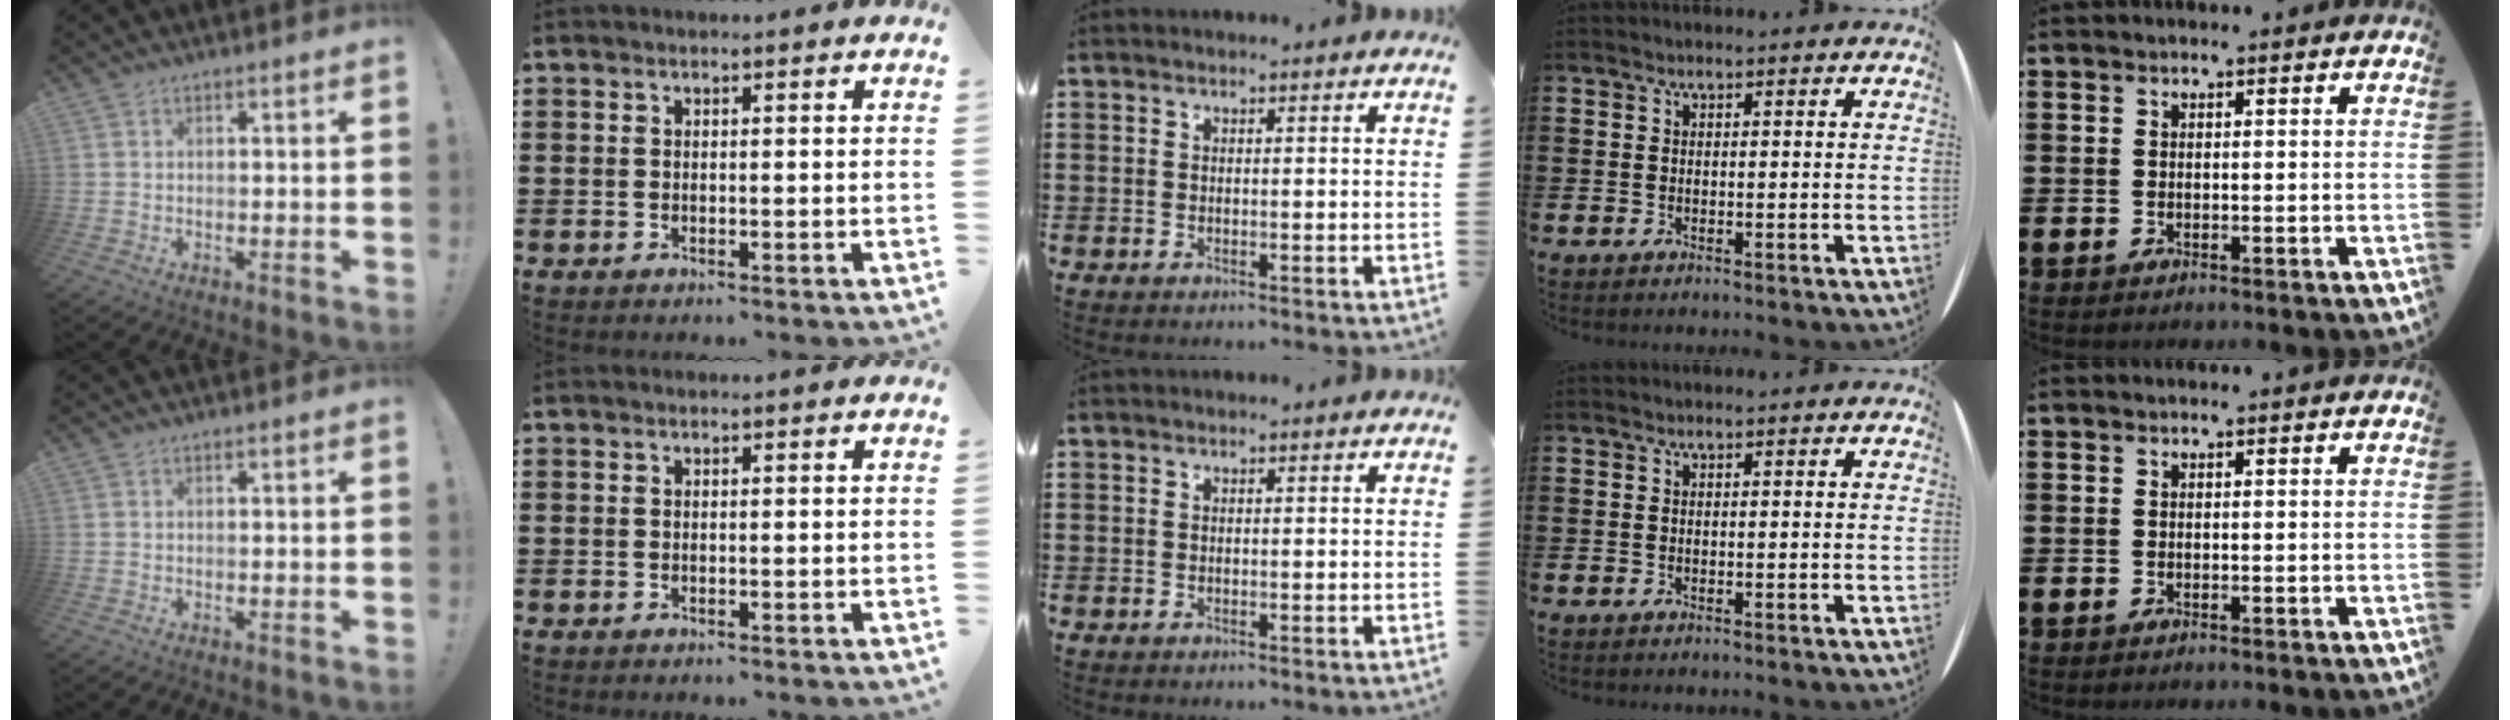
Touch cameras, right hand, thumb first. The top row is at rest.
{}